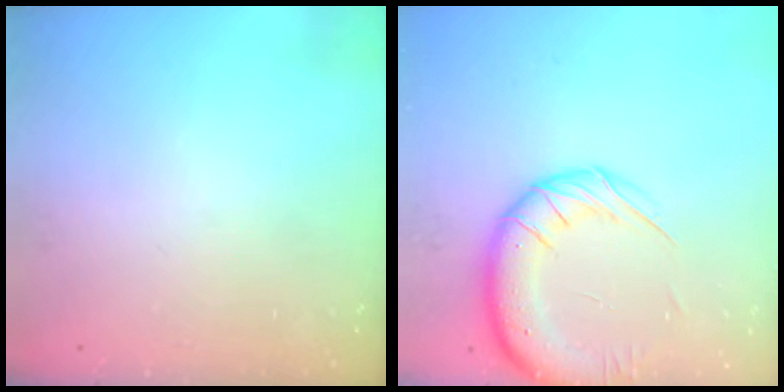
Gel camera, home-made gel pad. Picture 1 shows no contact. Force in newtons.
{"total": 14.8, "press": 14.3, "slide": 3.9}